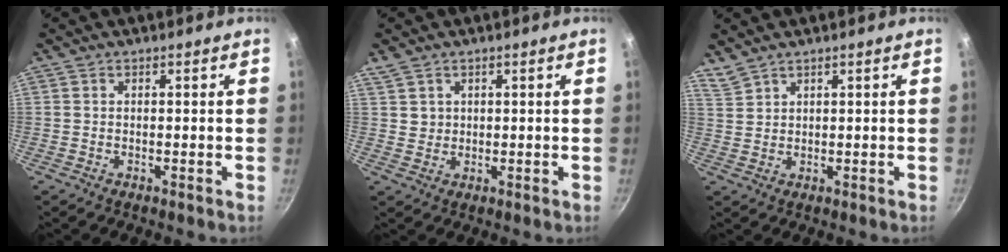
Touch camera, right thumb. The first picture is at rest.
{"total": 3.0, "force": [1.8, 2.1, 1.1], "torque": [-0.013, 0.000, 0.041]}
{"total": 2.7, "force": [2.5, 0.6, 0.6], "torque": [-0.014, -0.002, 0.060]}